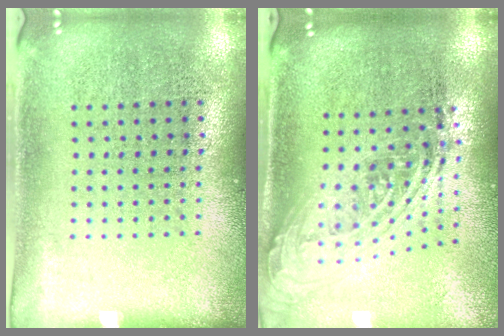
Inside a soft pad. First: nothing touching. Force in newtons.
{"total": 2.1, "press": 1.5, "slide": 1.4}